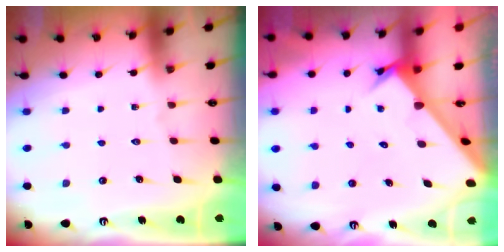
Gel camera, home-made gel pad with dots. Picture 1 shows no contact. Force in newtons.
{"total": 2.7, "press": 2.7, "slide": 0.3}